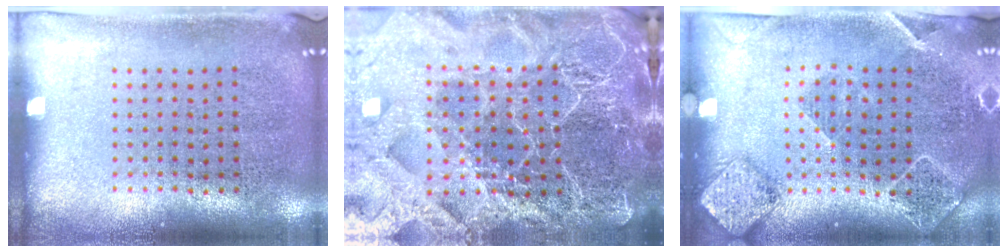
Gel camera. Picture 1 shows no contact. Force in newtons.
{"total": 6.0, "press": 5.2, "slide": 3.0}
{"total": 1.7, "press": 1.7, "slide": 0.5}